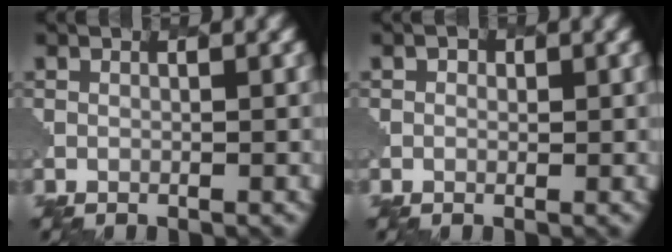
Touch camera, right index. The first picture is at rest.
{"total": 1.3, "force": [0.4, 1.1, 0.5], "torque": [0.004, 0.007, -0.003]}